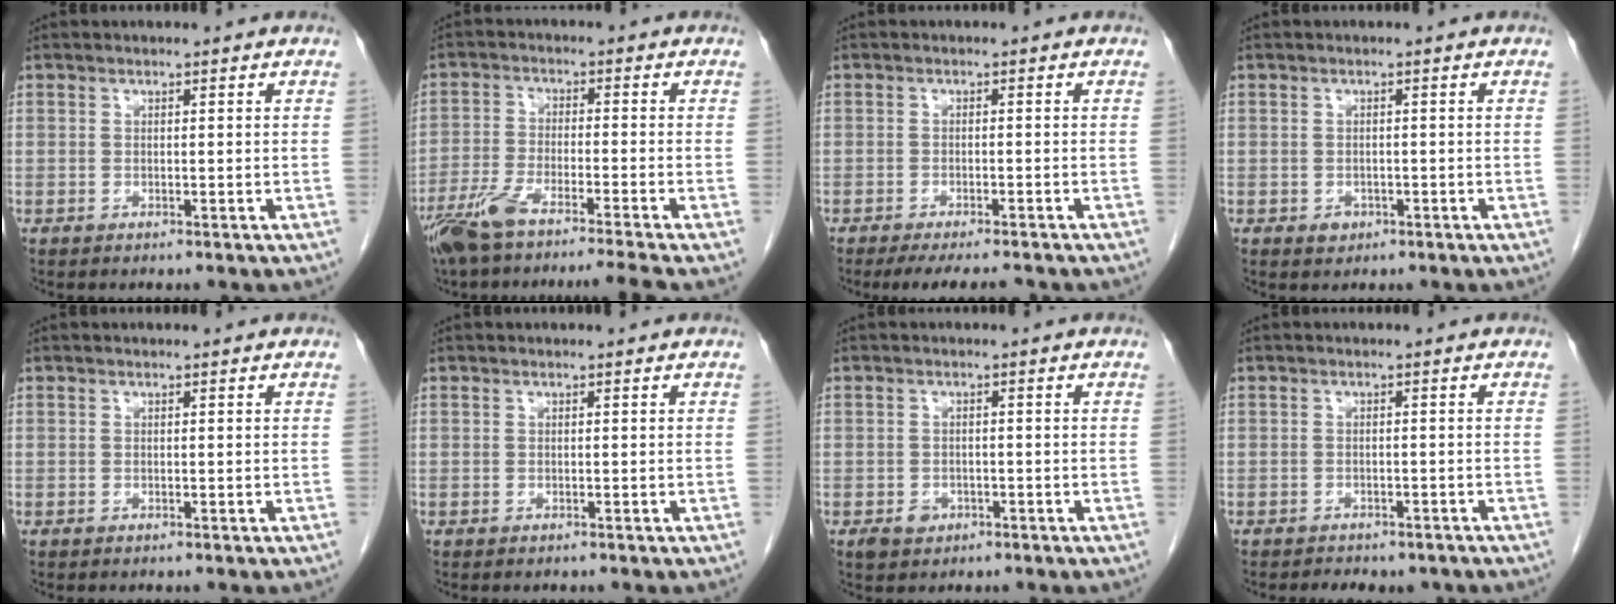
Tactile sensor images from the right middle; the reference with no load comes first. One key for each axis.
{"total": 10.7, "fx": -8.5, "fy": -0.7, "fz": 6.3, "tx": -0.109, "ty": -0.025, "tz": -0.144}
{"total": 7.4, "fx": -6.5, "fy": 1.2, "fz": 3.5, "tx": -0.041, "ty": -0.012, "tz": -0.092}
{"total": 1.5, "fx": -0.7, "fy": 1.2, "fz": 0.5, "tx": -0.008, "ty": 0.004, "tz": -0.004}
{"total": 0.0}
{"total": 0.0}
{"total": 2.4, "fx": -1.2, "fy": 1.8, "fz": 1.0, "tx": -0.016, "ty": 0.002, "tz": -0.011}
{"total": 6.2, "fx": -5.2, "fy": 2.7, "fz": 1.9, "tx": -0.022, "ty": 0.005, "tz": -0.057}